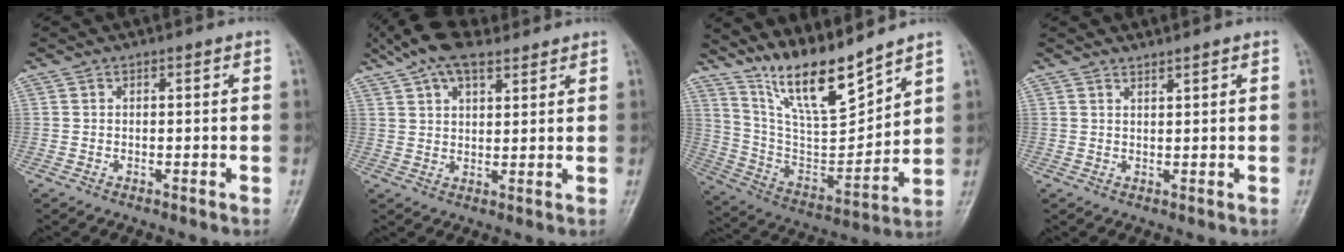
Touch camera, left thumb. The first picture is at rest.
{"total": 10.6, "force": [7.5, 4.8, 5.8], "torque": [-0.087, 0.002, 0.132]}
{"total": 15.2, "force": [12.5, 2.9, 8.2], "torque": [-0.120, -0.077, 0.245]}
{"total": 1.0, "force": [1.0, -0.1, 0.1], "torque": [0.003, -0.010, 0.018]}